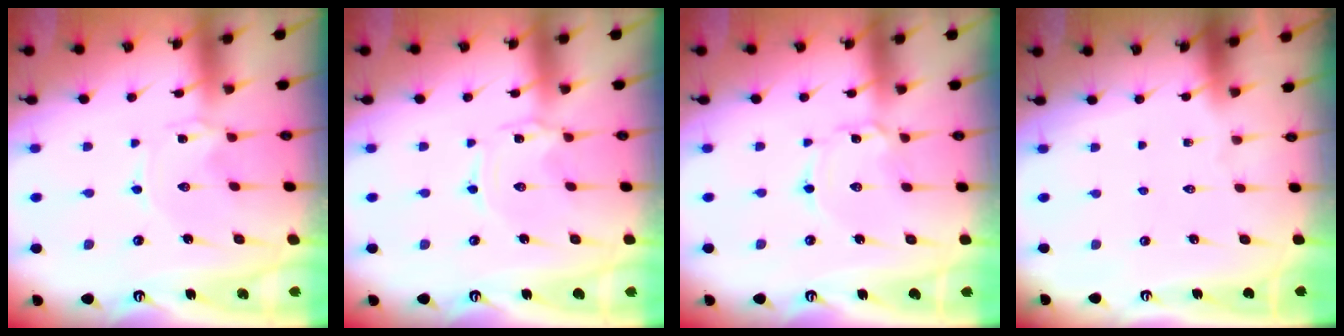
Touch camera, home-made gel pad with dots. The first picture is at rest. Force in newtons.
{"total": 0.6, "press": 0.6, "slide": 0.1}
{"total": 2.0, "press": 2.0, "slide": 0.2}
{"total": 0.0}